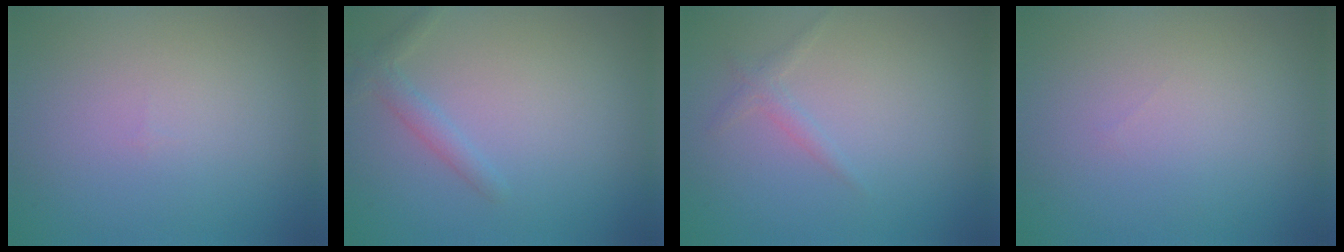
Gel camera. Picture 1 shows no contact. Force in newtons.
{"total": 1.6, "press": 1.6, "slide": 0.1}
{"total": 1.1, "press": 1.1, "slide": 0.1}
{"total": 0.0}